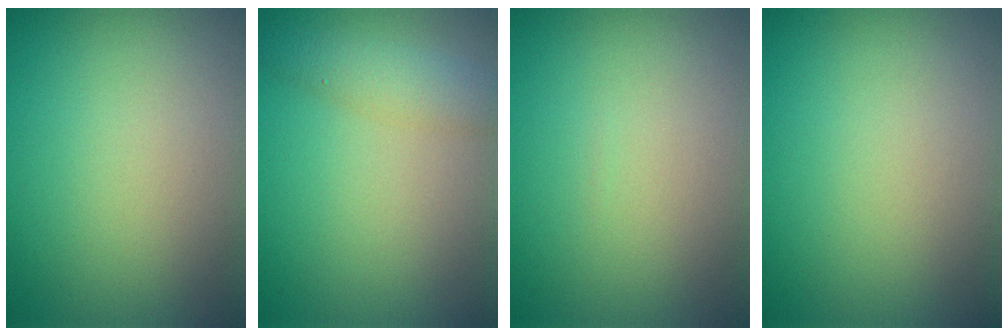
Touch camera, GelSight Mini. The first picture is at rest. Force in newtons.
{"total": 2.8, "press": 2.8, "slide": 0.1}
{"total": 0.0}
{"total": 0.0}